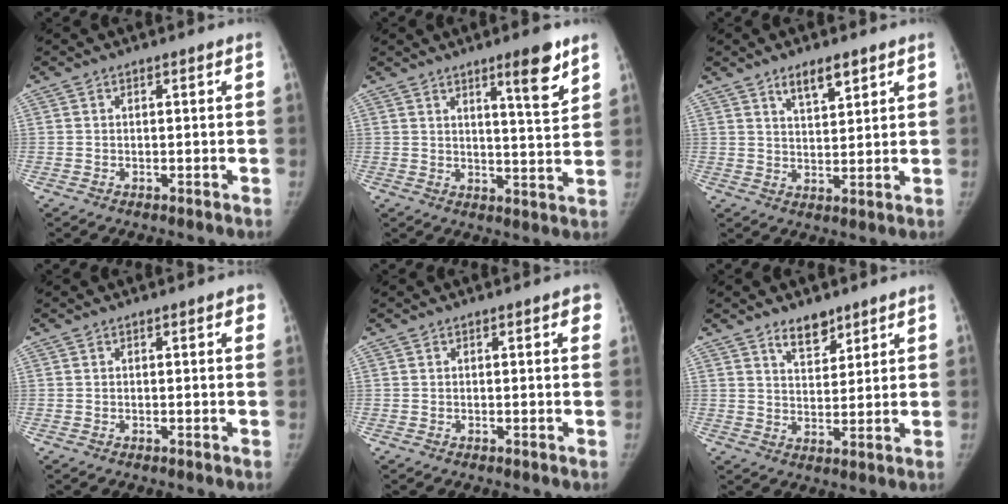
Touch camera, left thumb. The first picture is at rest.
{"total": 8.4, "force": [5.3, 1.1, 6.5], "torque": [-0.084, -0.038, 0.076]}
{"total": 5.5, "force": [3.7, 2.0, 3.6], "torque": [-0.044, -0.027, 0.063]}
{"total": 1.5, "force": [0.7, 0.5, 1.2], "torque": [-0.008, 0.000, 0.005]}
{"total": 2.0, "force": [1.0, 0.7, 1.6], "torque": [-0.009, 0.001, 0.007]}
{"total": 5.4, "force": [4.0, 2.7, 2.5], "torque": [-0.017, -0.032, 0.071]}